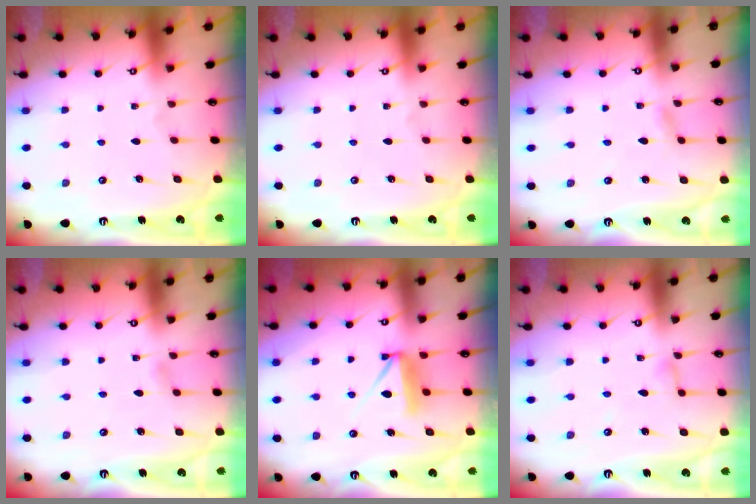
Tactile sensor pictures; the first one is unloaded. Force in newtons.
{"total": 0.0}
{"total": 1.7, "press": 1.7, "slide": 0.1}
{"total": 3.4, "press": 3.4, "slide": 0.4}
{"total": 9.2, "press": 9.2, "slide": 0.7}
{"total": 2.8, "press": 2.7, "slide": 0.3}